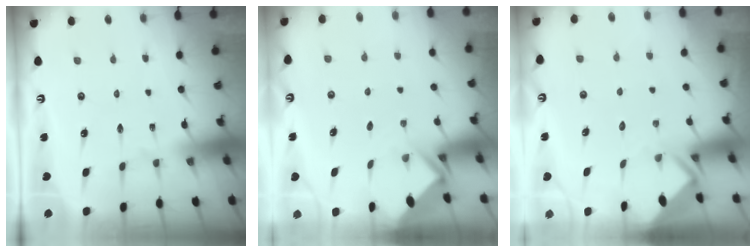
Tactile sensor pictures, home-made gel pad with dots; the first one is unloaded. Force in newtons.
{"total": 2.1, "press": 2.1, "slide": 0.1}
{"total": 3.7, "press": 3.6, "slide": 0.3}